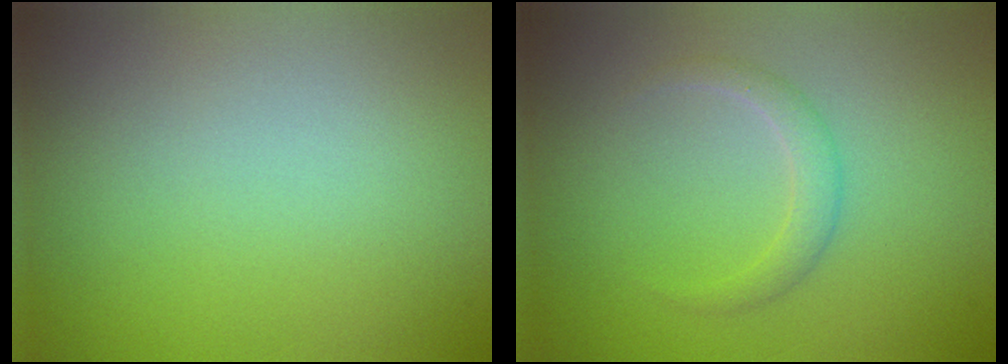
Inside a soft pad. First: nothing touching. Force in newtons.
{"total": 1.5, "press": 1.5, "slide": 0.1}